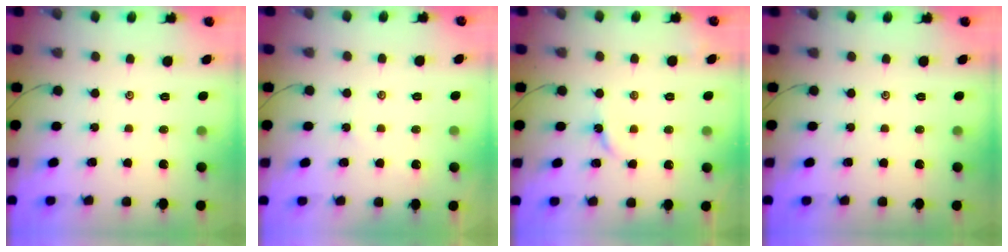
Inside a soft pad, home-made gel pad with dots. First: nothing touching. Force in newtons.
{"total": 1.4, "press": 1.4, "slide": 0.4}
{"total": 2.9, "press": 2.9, "slide": 0.4}
{"total": 0.0}